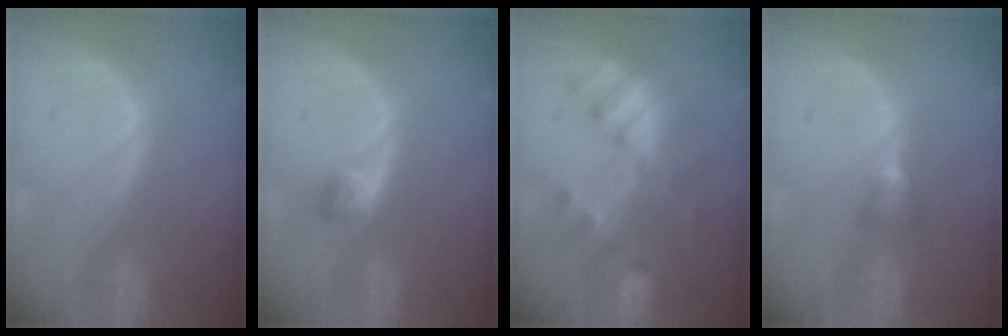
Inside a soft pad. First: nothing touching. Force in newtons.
{"total": 2.6, "press": 2.3, "slide": 1.1}
{"total": 7.6, "press": 6.7, "slide": 3.6}
{"total": 2.8, "press": 2.6, "slide": 1.0}